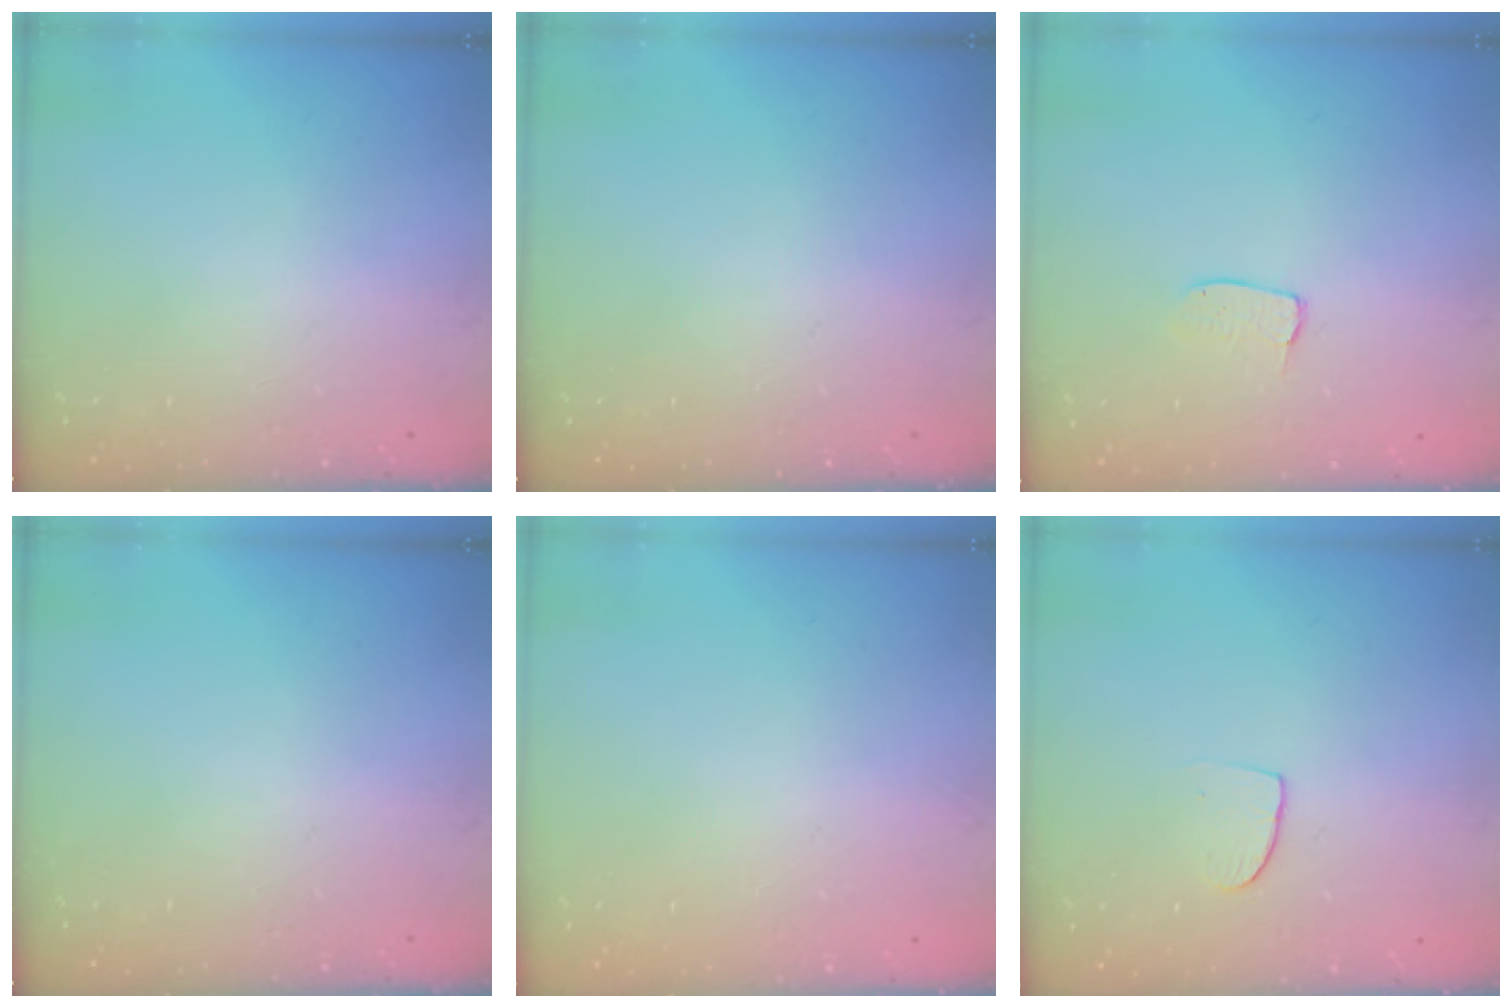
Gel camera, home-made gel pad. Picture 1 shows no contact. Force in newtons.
{"total": 0.0}
{"total": 4.2, "press": 4.2, "slide": 0.2}
{"total": 0.0}
{"total": 0.0}
{"total": 6.3, "press": 6.2, "slide": 0.6}